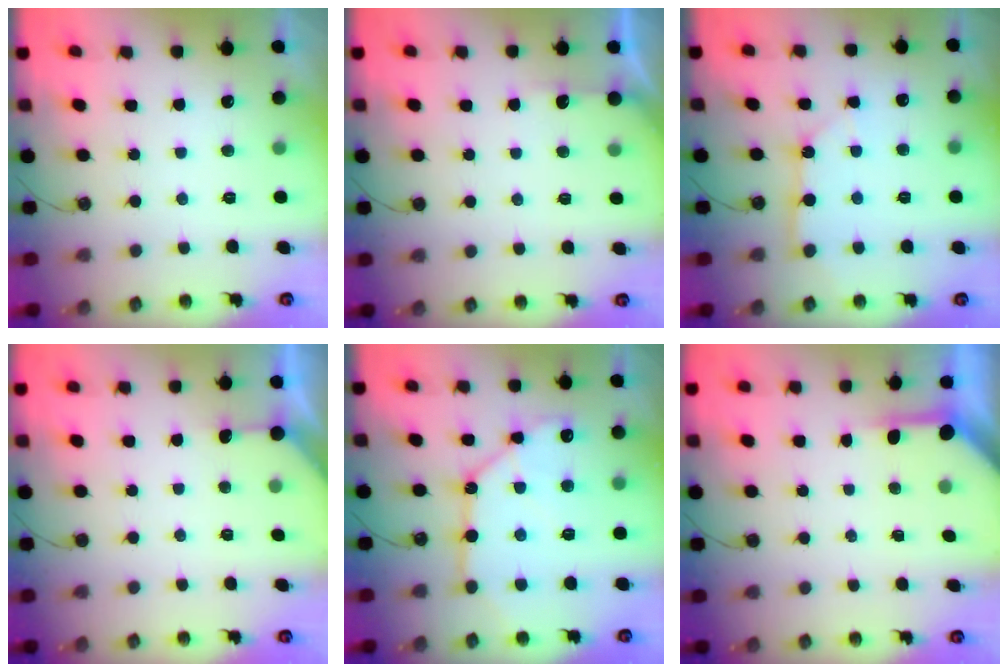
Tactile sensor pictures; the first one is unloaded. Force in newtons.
{"total": 2.6, "press": 2.6, "slide": 0.4}
{"total": 7.4, "press": 7.4, "slide": 0.7}
{"total": 3.0, "press": 2.9, "slide": 0.4}
{"total": 11.5, "press": 11.5, "slide": 1.0}
{"total": 3.8, "press": 3.8, "slide": 0.5}